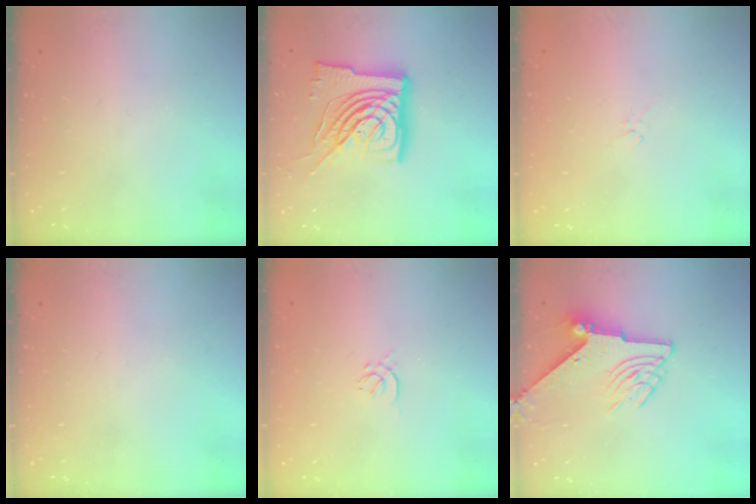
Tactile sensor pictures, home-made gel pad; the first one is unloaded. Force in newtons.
{"total": 19.1, "press": 18.9, "slide": 2.7}
{"total": 0.7, "press": 0.5, "slide": 0.4}
{"total": 0.0}
{"total": 0.7, "press": 0.5, "slide": 0.5}
{"total": 7.4, "press": 7.3, "slide": 0.9}